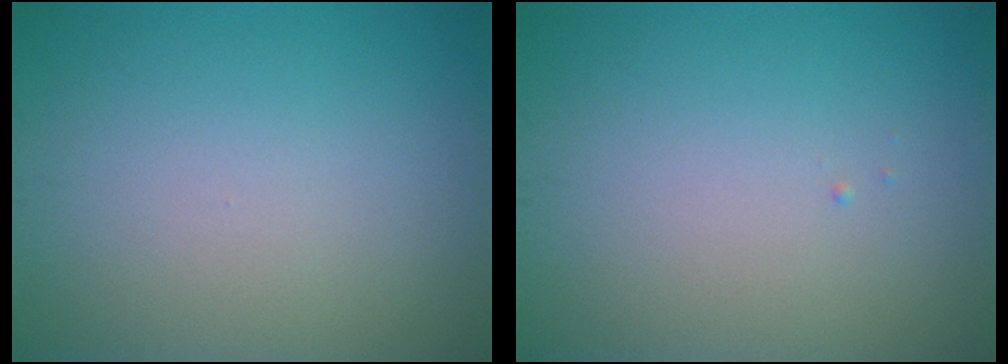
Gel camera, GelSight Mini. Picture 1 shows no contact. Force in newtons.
{"total": 0.0}